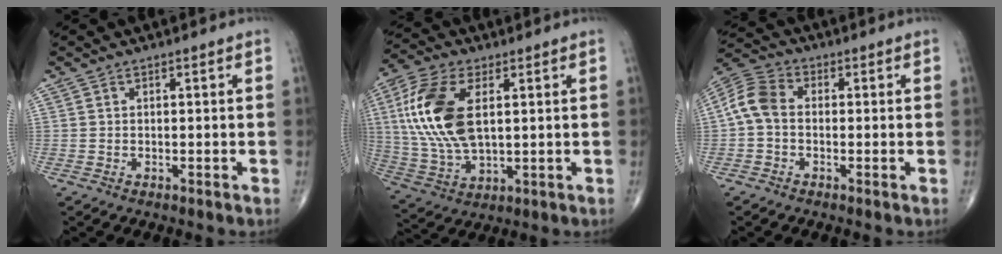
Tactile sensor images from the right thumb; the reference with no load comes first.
{"total": 16.7, "force": [3.4, 8.7, 13.9], "torque": [-0.301, -0.007, 0.068]}
{"total": 6.9, "force": [-0.6, 4.8, 4.9], "torque": [-0.095, 0.021, -0.027]}